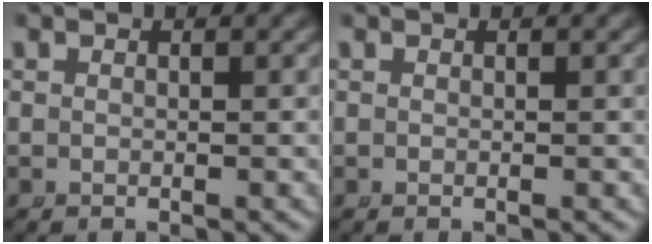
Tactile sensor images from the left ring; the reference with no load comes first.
{"total": 0.0}